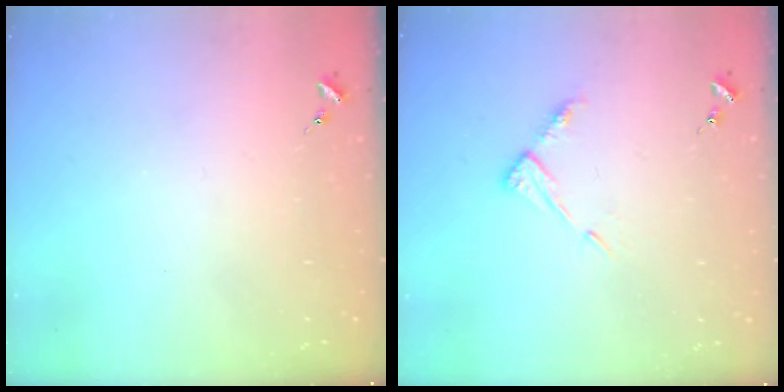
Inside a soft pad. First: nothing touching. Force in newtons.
{"total": 7.4, "press": 7.4, "slide": 0.6}